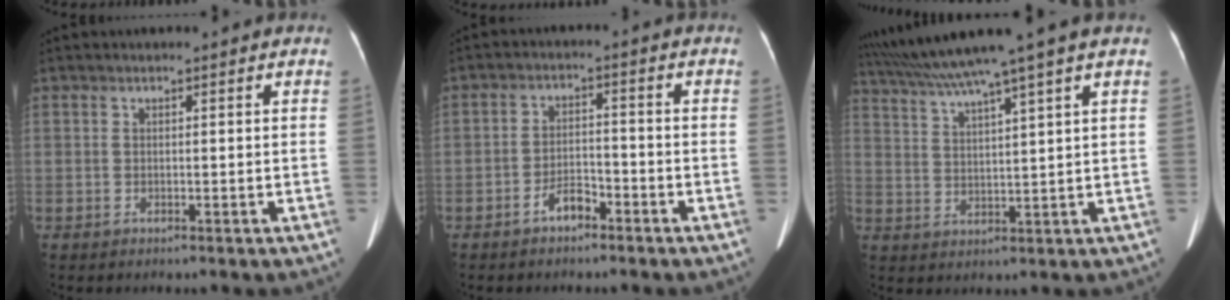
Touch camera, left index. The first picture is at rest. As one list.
[{"total": 3.7, "force": [-2.7, 1.5, 2.1], "torque": [-0.040, 0.009, -0.047]}, {"total": 9.9, "force": [7.9, -2.2, 5.6], "torque": [-0.098, 0.023, 0.135]}]